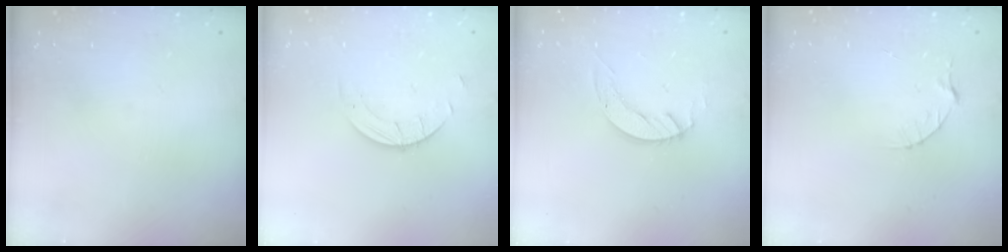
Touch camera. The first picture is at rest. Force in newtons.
{"total": 2.5, "press": 2.5, "slide": 0.2}
{"total": 4.2, "press": 4.2, "slide": 0.2}
{"total": 4.1, "press": 4.1, "slide": 0.4}